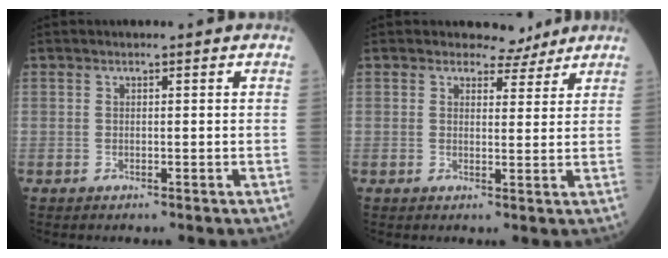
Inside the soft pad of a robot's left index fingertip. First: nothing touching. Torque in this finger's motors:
{"motor_torque": [0.35, -0.21, 0.09, -0.01]}